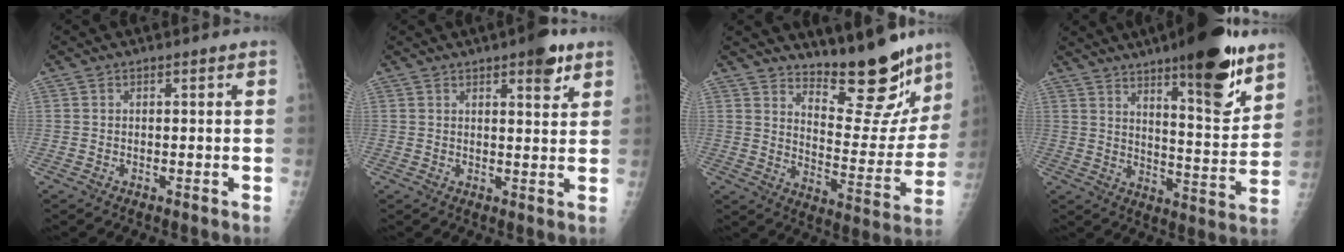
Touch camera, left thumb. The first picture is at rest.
{"total": 5.5, "force": [3.3, 1.8, 4.0], "torque": [-0.041, -0.015, 0.040]}
{"total": 16.6, "force": [13.9, 5.0, 7.7], "torque": [-0.058, -0.123, 0.202]}
{"total": 18.6, "force": [11.8, 4.4, 13.7], "torque": [-0.167, -0.077, 0.178]}